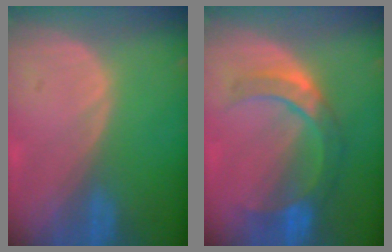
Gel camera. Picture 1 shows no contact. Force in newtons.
{"total": 7.0, "press": 7.0, "slide": 0.9}